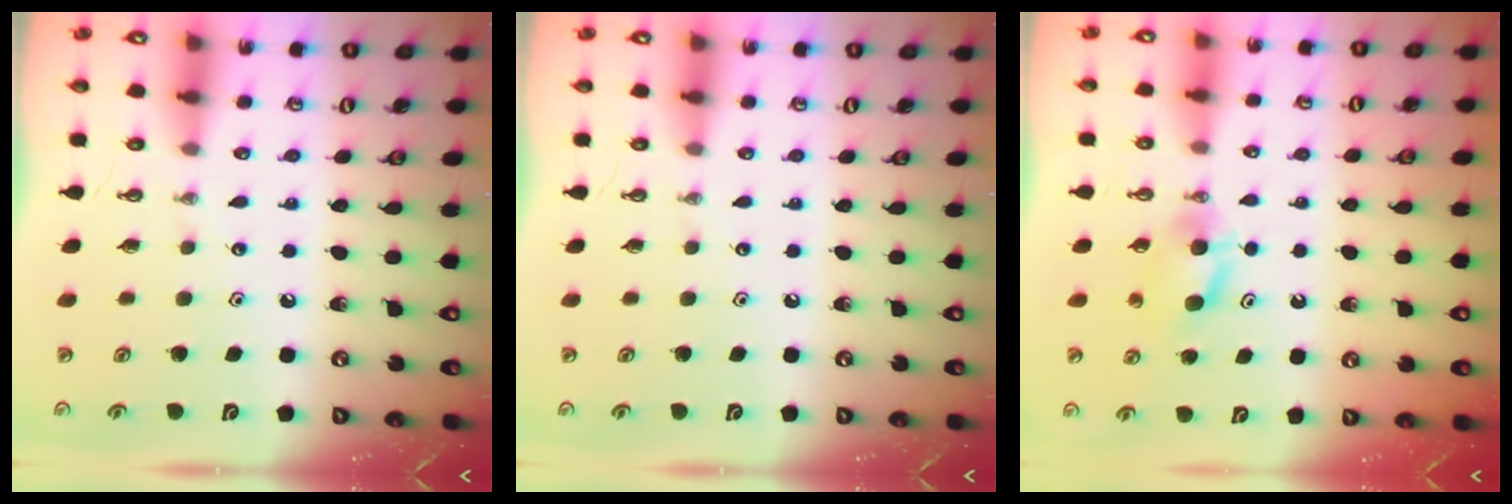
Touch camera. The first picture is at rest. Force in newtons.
{"total": 0.0}
{"total": 4.4, "press": 4.4, "slide": 0.6}